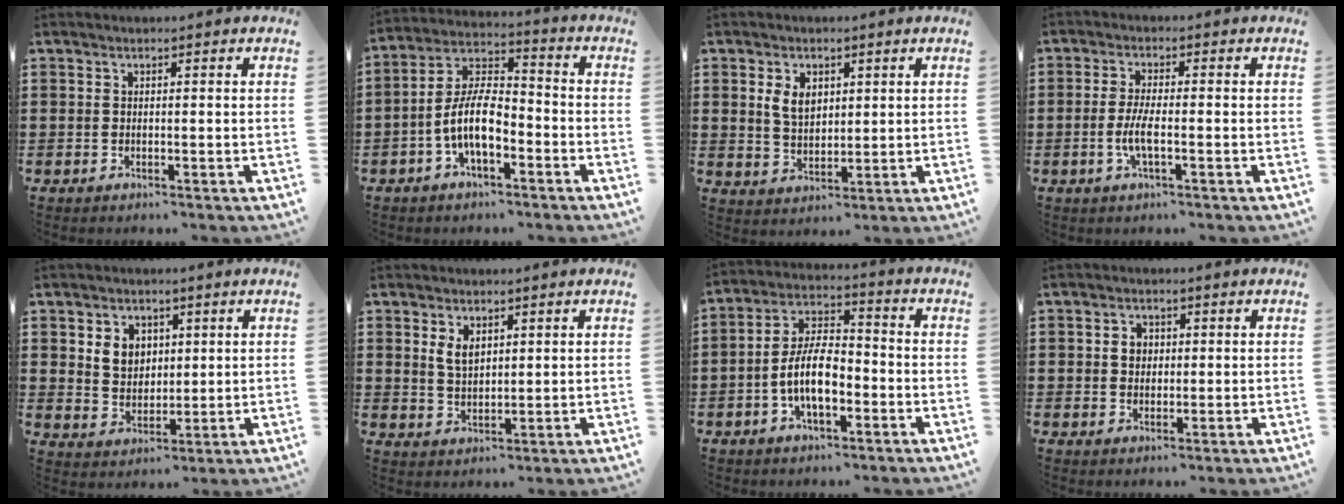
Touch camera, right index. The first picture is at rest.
{"total": 9.3, "force": [-3.5, 4.1, 7.6], "torque": [-0.176, 0.001, -0.071]}
{"total": 4.4, "force": [1.5, 3.0, 2.9], "torque": [-0.059, 0.007, 0.025]}
{"total": 4.0, "force": [-1.2, 0.8, 3.7], "torque": [-0.085, -0.006, -0.028]}
{"total": 4.7, "force": [1.9, 4.0, 1.6], "torque": [-0.040, 0.011, 0.033]}
{"total": 3.4, "force": [1.6, 2.0, 2.1], "torque": [-0.048, 0.006, 0.029]}
{"total": 9.0, "force": [-2.6, 4.2, 7.5], "torque": [-0.166, 0.003, -0.055]}
{"total": 2.4, "force": [0.4, 2.0, 1.2], "torque": [-0.031, 0.011, 0.005]}